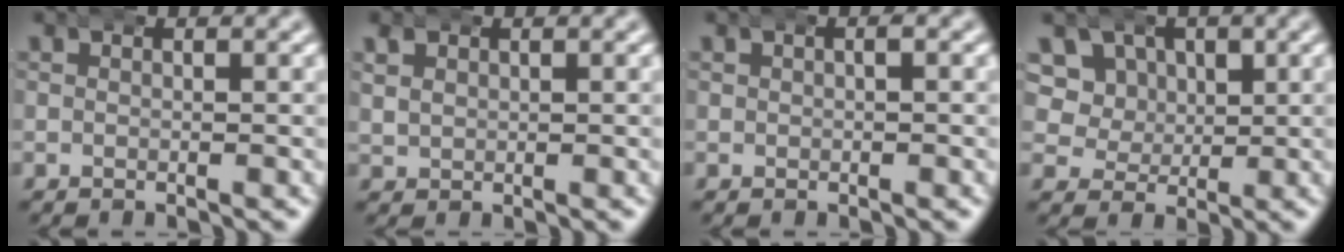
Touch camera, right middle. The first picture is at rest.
{"total": 1.8, "force": [1.0, 1.3, 0.7], "torque": [-0.020, 0.001, 0.023]}
{"total": 0.6, "force": [0.2, 0.4, 0.4], "torque": [-0.007, 0.001, 0.008]}
{"total": 8.7, "force": [2.3, 7.7, 3.5], "torque": [-0.095, -0.014, 0.033]}